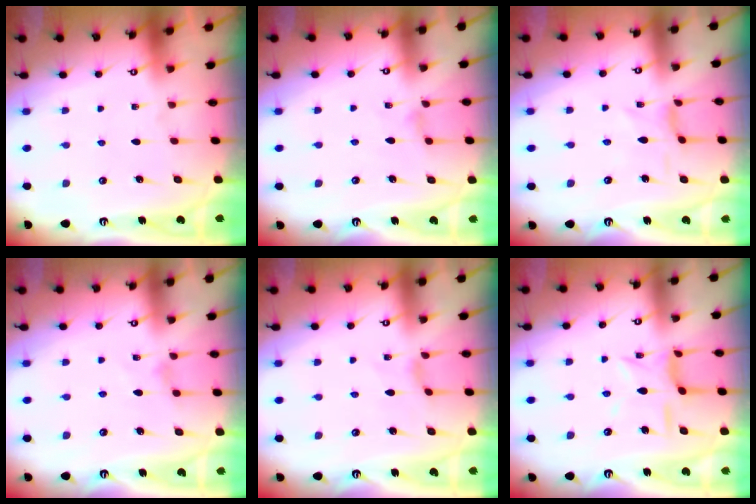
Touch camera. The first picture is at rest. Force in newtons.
{"total": 1.1, "press": 1.1, "slide": 0.4}
{"total": 1.8, "press": 1.7, "slide": 0.4}
{"total": 1.5, "press": 1.5, "slide": 0.3}
{"total": 0.7, "press": 0.7, "slide": 0.2}
{"total": 7.9, "press": 7.9, "slide": 0.4}